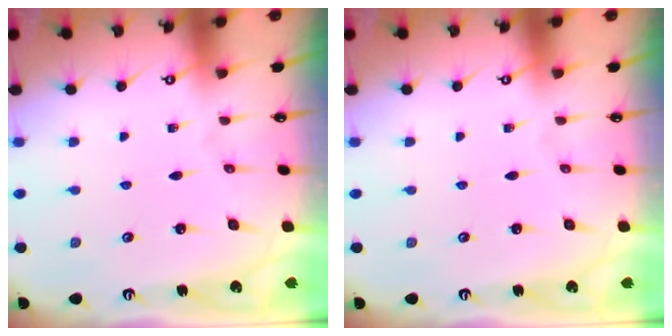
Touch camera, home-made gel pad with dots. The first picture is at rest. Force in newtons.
{"total": 0.0}